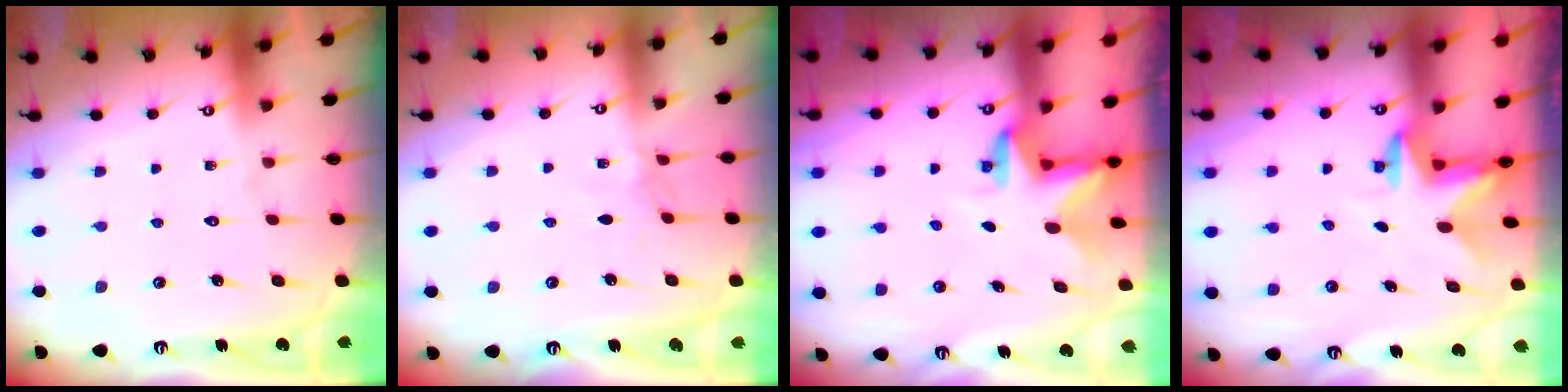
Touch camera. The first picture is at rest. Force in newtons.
{"total": 2.9, "press": 2.9, "slide": 0.5}
{"total": 2.8, "press": 2.8, "slide": 0.2}
{"total": 2.4, "press": 2.4, "slide": 0.4}